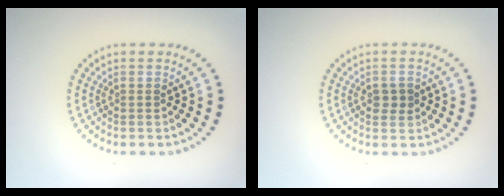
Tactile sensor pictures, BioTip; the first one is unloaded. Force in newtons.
{"total": 1.5, "press": 1.5, "slide": 0.1}